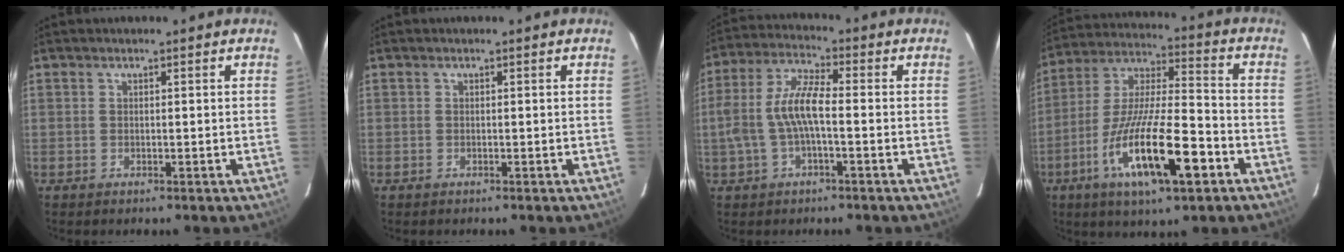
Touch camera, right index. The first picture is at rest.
{"total": 0.0}
{"total": 8.8, "force": [-1.5, 2.4, 8.4], "torque": [-0.179, 0.010, -0.025]}
{"total": 19.0, "force": [-8.5, 4.4, 16.4], "torque": [-0.310, -0.023, -0.151]}